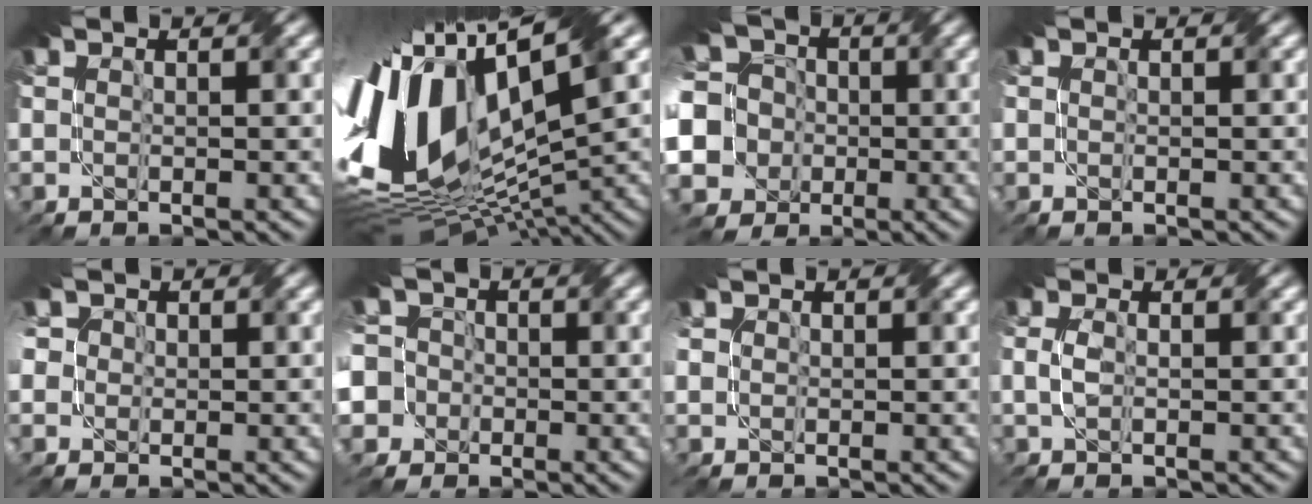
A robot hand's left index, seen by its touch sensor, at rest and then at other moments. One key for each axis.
{"total": 17.5, "fx": 2.0, "fy": 8.9, "fz": 14.9, "tx": -0.310, "ty": -0.018, "tz": 0.035}
{"total": 14.7, "fx": -3.9, "fy": 13.1, "fz": 5.5, "tx": -0.157, "ty": -0.003, "tz": -0.095}
{"total": 0.0}
{"total": 3.8, "fx": 1.2, "fy": 3.2, "fz": 1.7, "tx": -0.048, "ty": 0.018, "tz": 0.012}
{"total": 10.4, "fx": -3.6, "fy": 9.2, "fz": 3.2, "tx": -0.084, "ty": -0.001, "tz": -0.105}
{"total": 1.0, "fx": 0.3, "fy": 0.9, "fz": 0.3, "tx": -0.010, "ty": 0.003, "tz": 0.005}
{"total": 1.3, "fx": -0.4, "fy": 0.6, "fz": 1.1, "tx": -0.029, "ty": 0.001, "tz": -0.011}